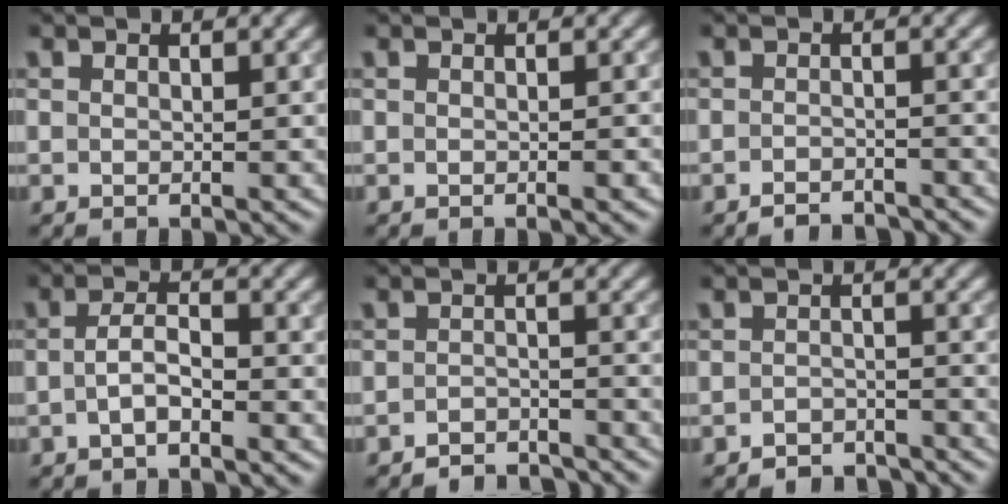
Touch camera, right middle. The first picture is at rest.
{"total": 0.6, "force": [-0.3, 0.0, 0.5], "torque": [-0.006, 0.002, -0.003]}
{"total": 2.6, "force": [-2.4, 0.5, 0.7], "torque": [-0.004, 0.004, -0.036]}
{"total": 2.2, "force": [-0.9, 0.7, 1.9], "torque": [-0.039, 0.005, -0.021]}
{"total": 3.2, "force": [-3.1, 0.6, 0.5], "torque": [-0.003, 0.003, -0.051]}
{"total": 3.0, "force": [-2.8, 0.8, 0.4], "torque": [0.003, 0.004, -0.047]}